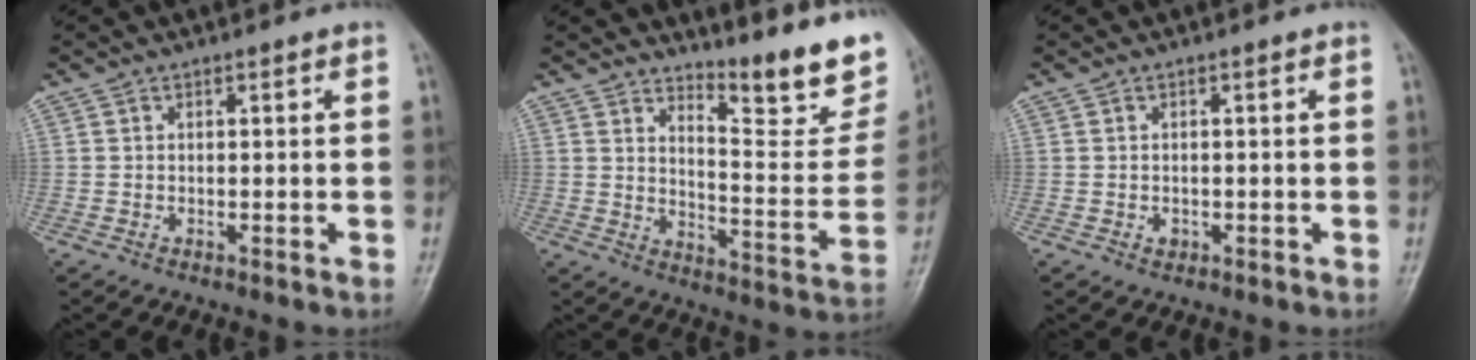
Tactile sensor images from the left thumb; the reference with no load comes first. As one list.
[{"total": 17.4, "force": [13.1, 4.9, 10.4], "torque": [-0.094, -0.113, 0.174]}, {"total": 1.0, "force": [-0.4, 0.8, 0.5], "torque": [-0.002, 0.002, -0.004]}]